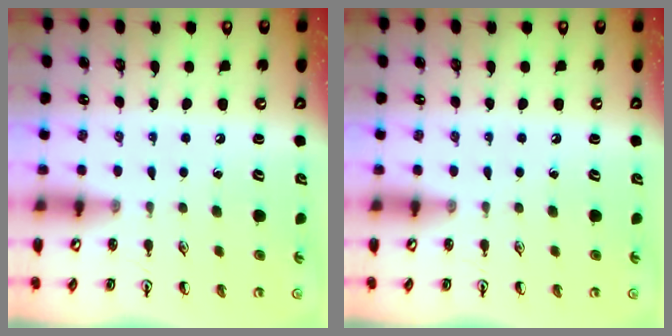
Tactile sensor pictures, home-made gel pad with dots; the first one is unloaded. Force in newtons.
{"total": 0.0}